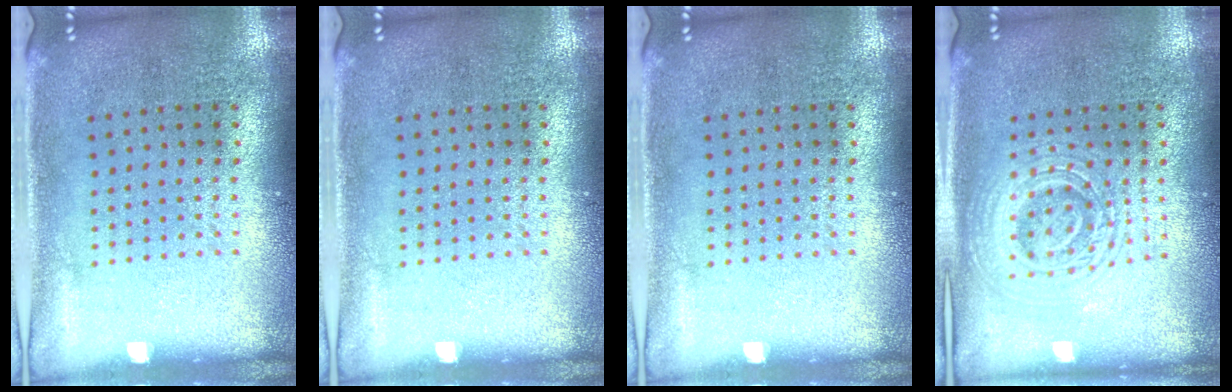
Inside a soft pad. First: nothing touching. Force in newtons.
{"total": 0.0}
{"total": 0.0}
{"total": 2.7, "press": 2.7, "slide": 0.5}